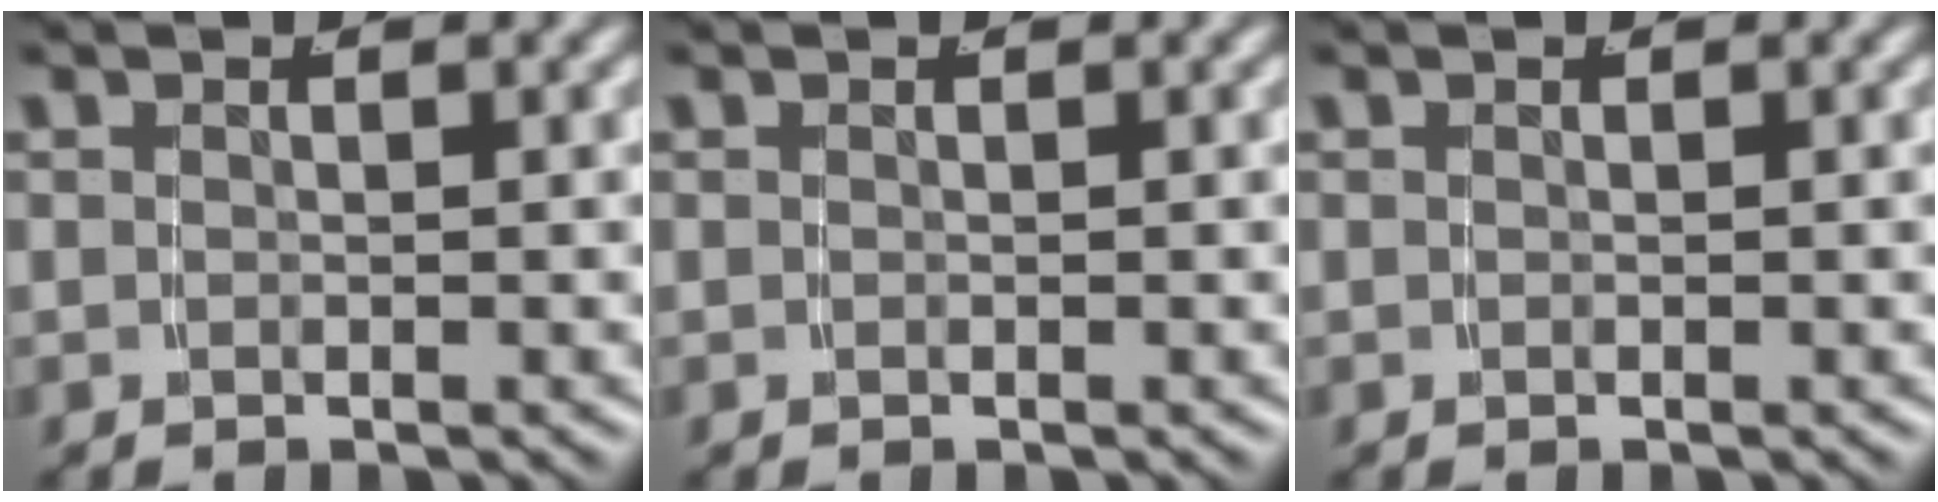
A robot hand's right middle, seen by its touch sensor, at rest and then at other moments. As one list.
[{"total": 0.0}, {"total": 0.0}]